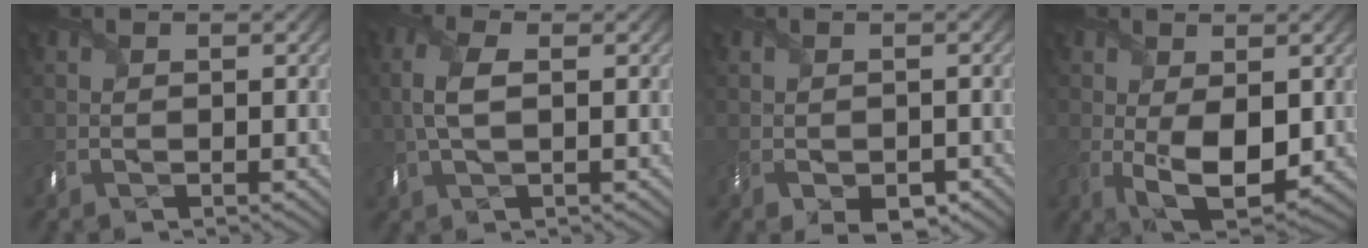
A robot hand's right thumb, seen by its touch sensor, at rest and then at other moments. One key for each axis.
{"total": 5.1, "fx": 0.3, "fy": 2.4, "fz": 4.5, "tx": -0.119, "ty": 0.006, "tz": 0.004}
{"total": 2.8, "fx": -1.6, "fy": 1.5, "fz": 1.7, "tx": -0.034, "ty": -0.012, "tz": -0.031}
{"total": 7.2, "fx": -0.7, "fy": 3.9, "fz": 6.0, "tx": -0.121, "ty": -0.022, "tz": -0.003}